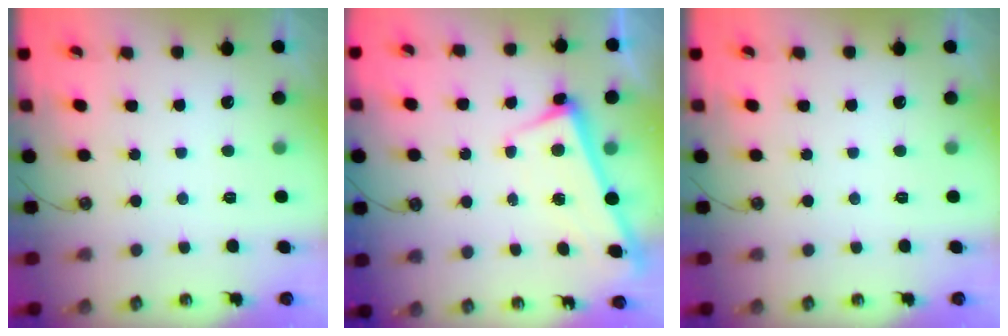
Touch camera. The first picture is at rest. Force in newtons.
{"total": 2.8, "press": 2.7, "slide": 0.4}
{"total": 0.0}